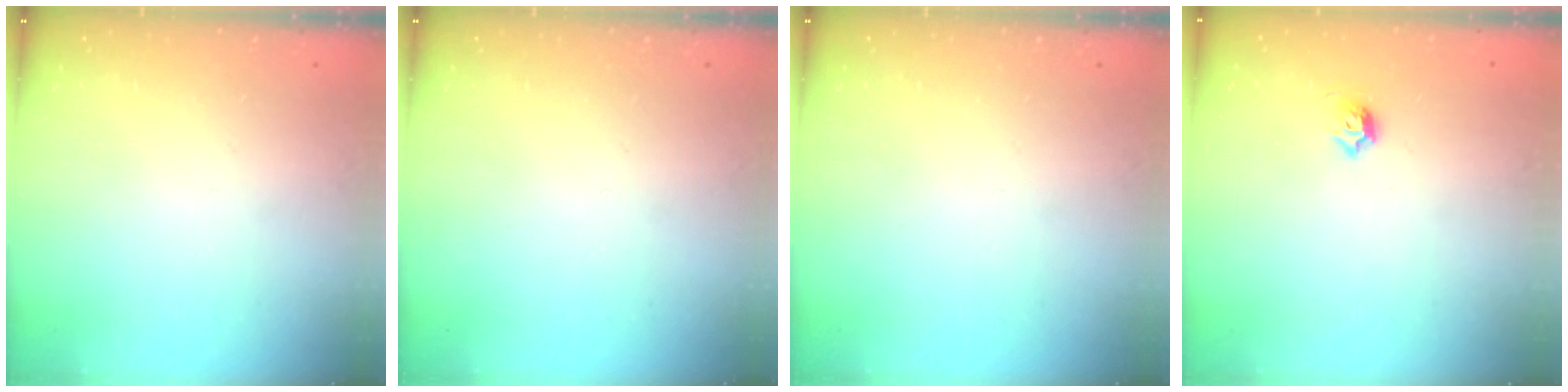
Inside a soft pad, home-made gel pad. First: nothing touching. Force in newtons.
{"total": 0.0}
{"total": 0.0}
{"total": 4.7, "press": 4.6, "slide": 1.2}